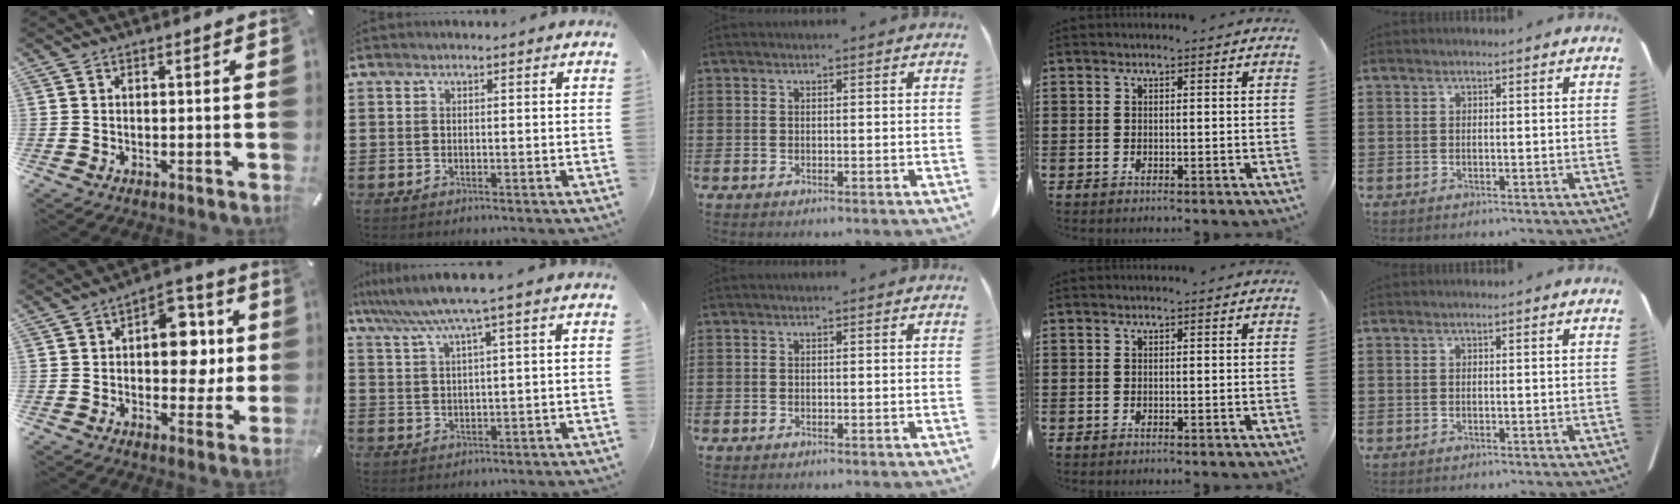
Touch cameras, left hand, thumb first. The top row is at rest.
{"thumb": {"total": 12.2, "force": [0.9, 8.4, 8.8], "torque": [-0.104, 0.001, 0.015]}, "index": {"total": 5.9, "force": [3.8, -0.4, 4.6], "torque": [-0.100, -0.015, 0.061]}}